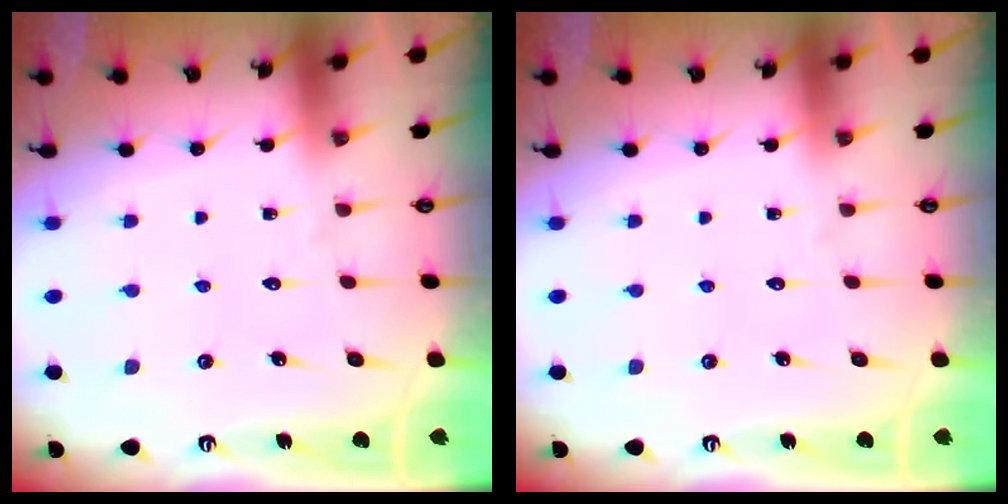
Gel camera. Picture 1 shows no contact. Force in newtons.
{"total": 0.0}